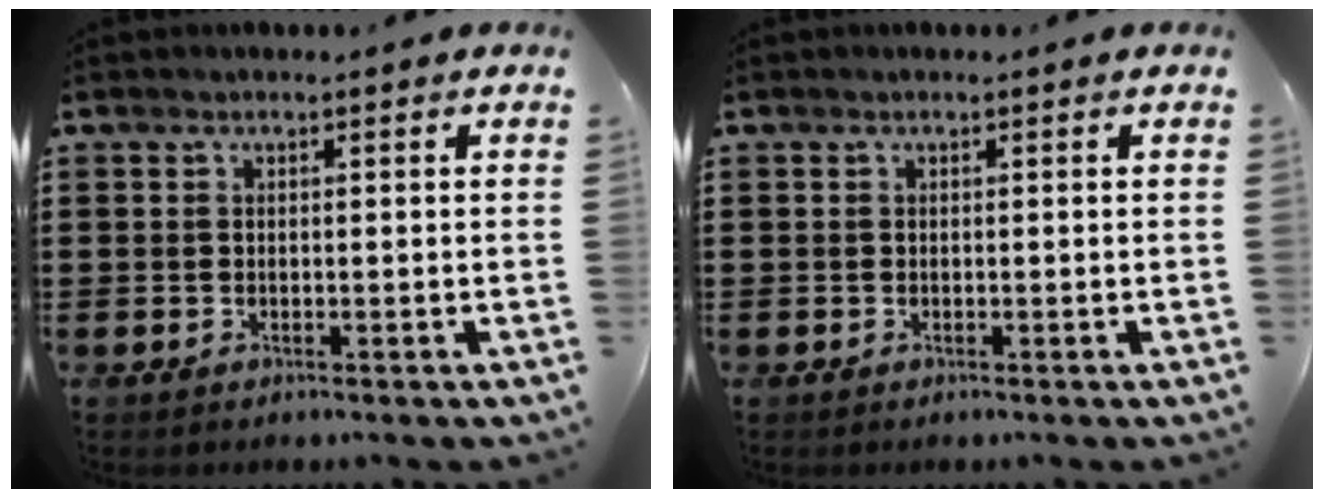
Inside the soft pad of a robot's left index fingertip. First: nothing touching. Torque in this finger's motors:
{"motor_torque": [0.00, 0.00, -0.01, 0.01]}